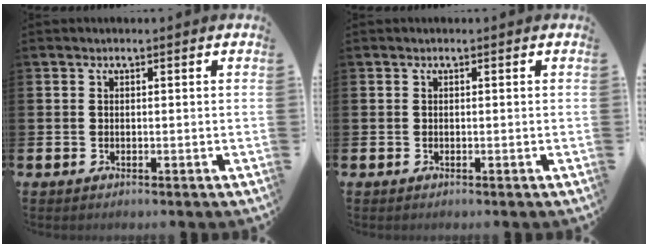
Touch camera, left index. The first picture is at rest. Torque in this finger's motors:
{"motor_torque": [-0.03, 0.03, 0.00, 0.00]}